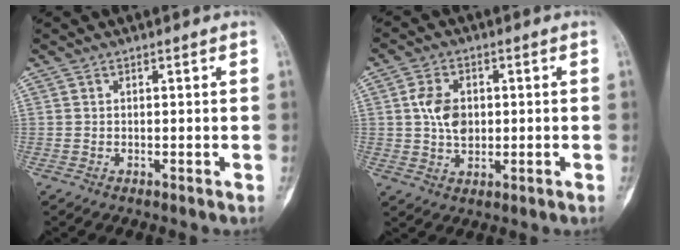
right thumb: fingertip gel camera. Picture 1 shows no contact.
{"total": 6.8, "force": [0.6, 4.8, 4.8], "torque": [-0.077, -0.001, 0.011]}